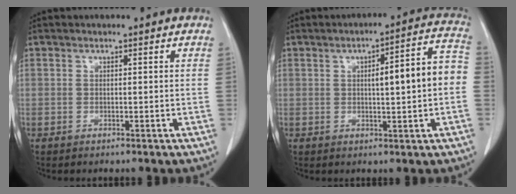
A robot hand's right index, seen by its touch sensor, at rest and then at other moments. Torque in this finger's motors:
{"motor_torque": [0.75, -0.28, 0.36, 0.09]}